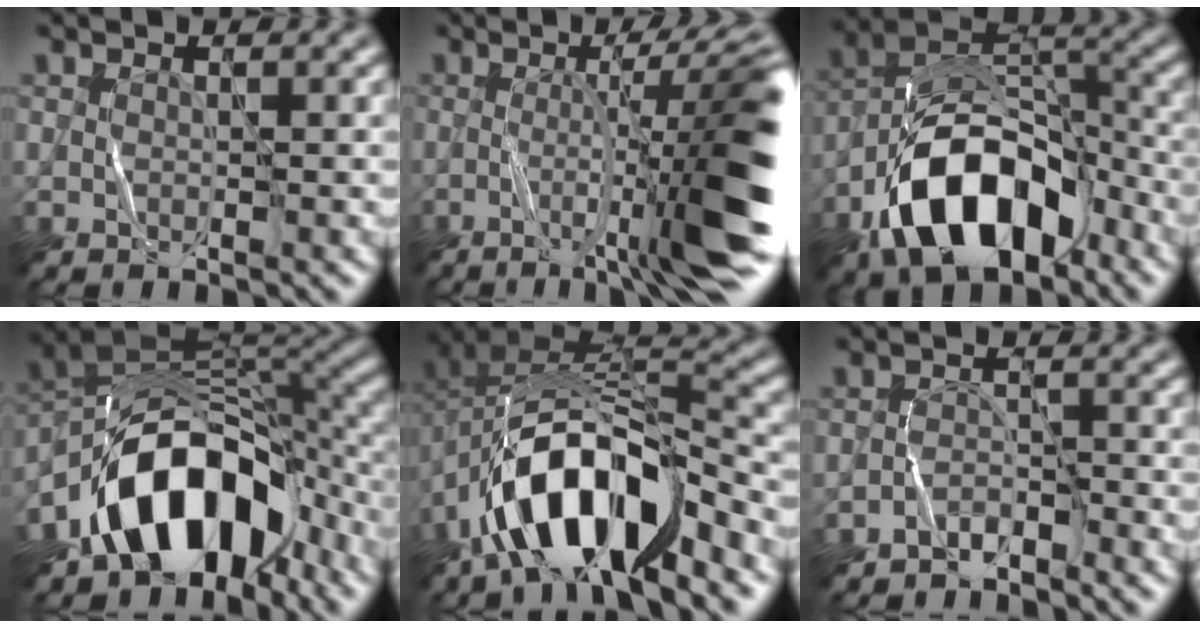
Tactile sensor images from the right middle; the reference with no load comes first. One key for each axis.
{"total": 12.9, "fx": -2.0, "fy": 2.2, "fz": 12.5, "tx": -0.162, "ty": 0.010, "tz": -0.029}
{"total": 11.6, "fx": -6.5, "fy": 6.0, "fz": 7.6, "tx": -0.137, "ty": 0.010, "tz": -0.122}
{"total": 12.1, "fx": -6.6, "fy": 7.2, "fz": 7.3, "tx": -0.103, "ty": 0.009, "tz": -0.121}
{"total": 12.0, "fx": -6.1, "fy": 5.0, "fz": 9.0, "tx": -0.161, "ty": 0.003, "tz": -0.112}
{"total": 2.2, "fx": -2.2, "fy": 0.4, "fz": 0.2, "tx": -0.004, "ty": 0.010, "tz": -0.045}